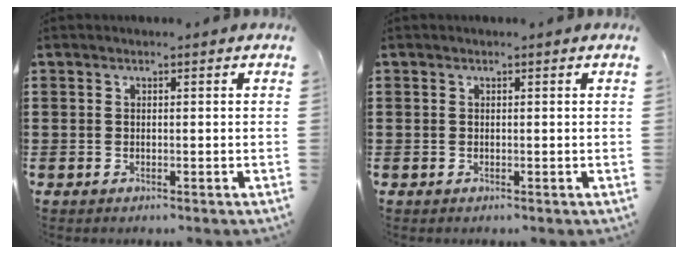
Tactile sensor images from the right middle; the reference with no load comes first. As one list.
[{"total": 0.0}]